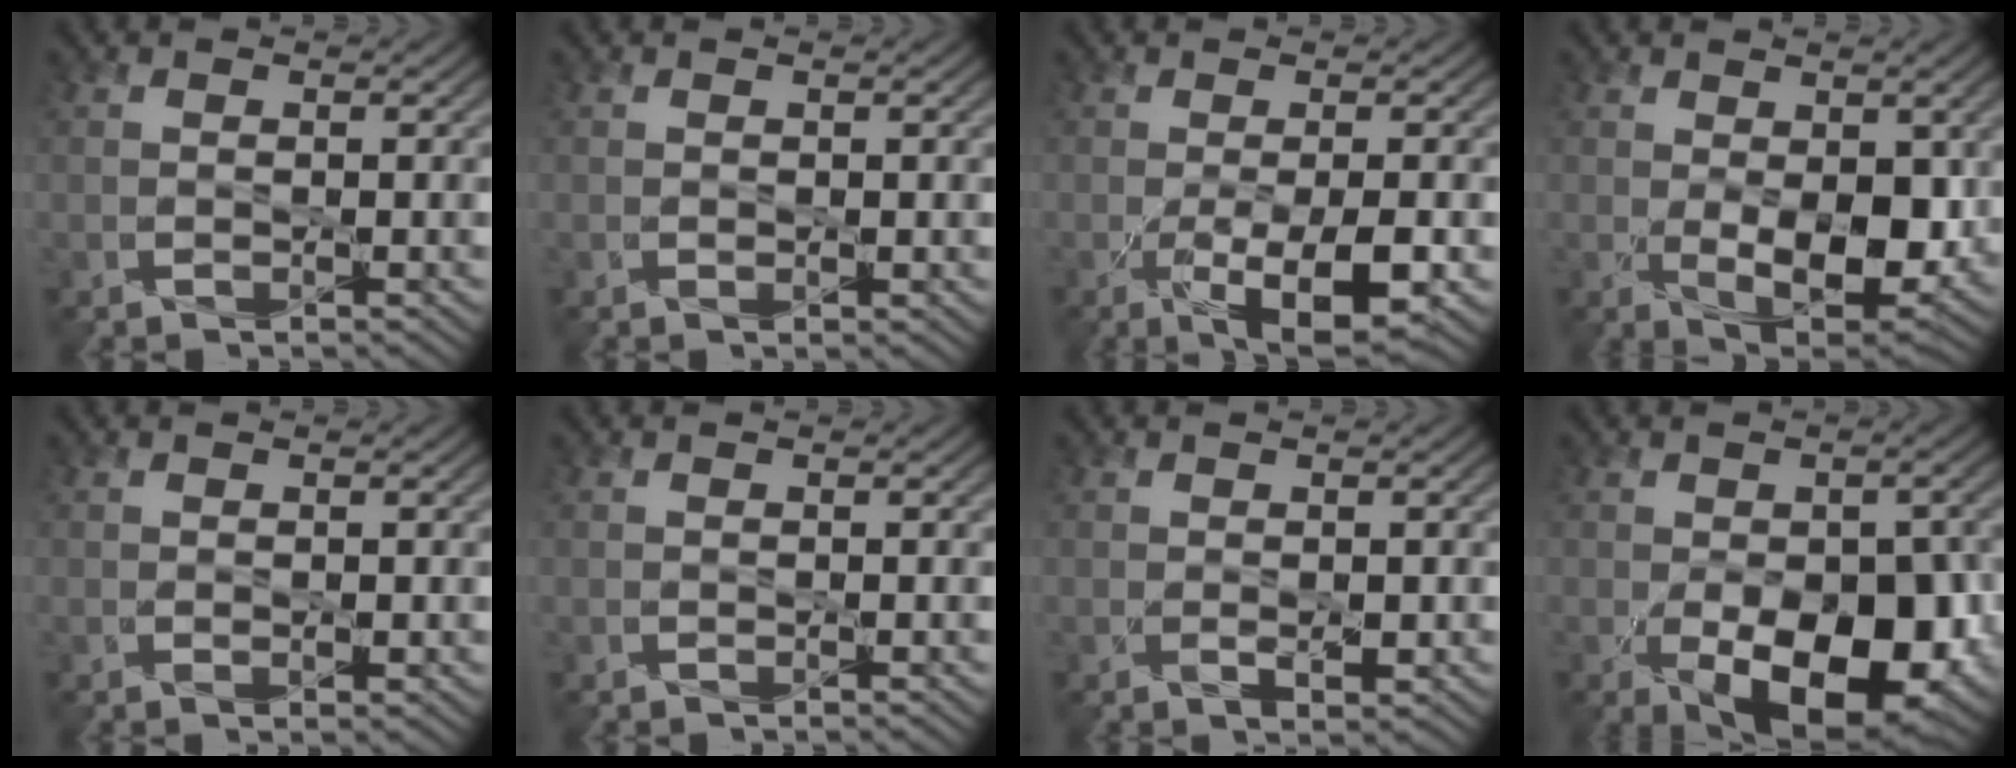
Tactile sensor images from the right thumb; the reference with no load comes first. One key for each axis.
{"total": 0.0}
{"total": 6.1, "fx": -2.4, "fy": 1.7, "fz": 5.4, "tx": -0.097, "ty": -0.010, "tz": -0.031}
{"total": 7.4, "fx": -0.3, "fy": 4.2, "fz": 6.0, "tx": -0.114, "ty": -0.027, "tz": 0.013}
{"total": 0.6, "fx": 0.0, "fy": 0.3, "fz": 0.5, "tx": -0.009, "ty": -0.003, "tz": 0.003}
{"total": 0.0}
{"total": 1.3, "fx": -0.1, "fy": 0.7, "fz": 1.0, "tx": -0.022, "ty": -0.008, "tz": 0.003}
{"total": 12.9, "fx": -4.1, "fy": 7.1, "fz": 9.9, "tx": -0.144, "ty": -0.042, "tz": -0.047}